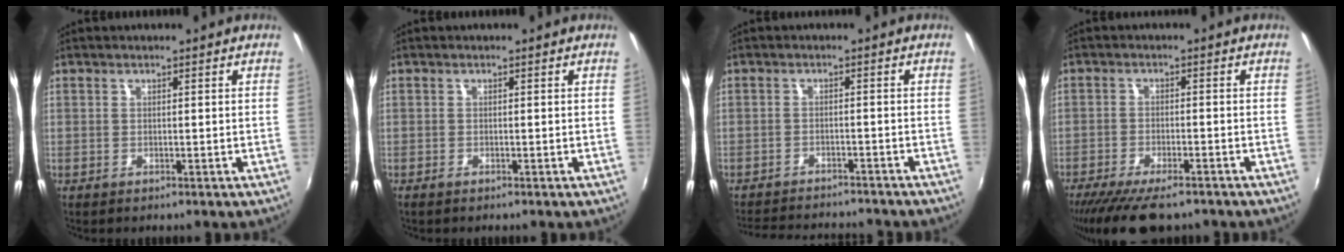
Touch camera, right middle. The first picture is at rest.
{"total": 0.7, "force": [-0.6, 0.2, 0.3], "torque": [-0.008, -0.004, -0.013]}
{"total": 12.2, "force": [-11.1, 2.3, 4.5], "torque": [-0.104, -0.010, -0.161]}
{"total": 11.4, "force": [-9.0, 3.1, 6.2], "torque": [-0.140, -0.036, -0.151]}